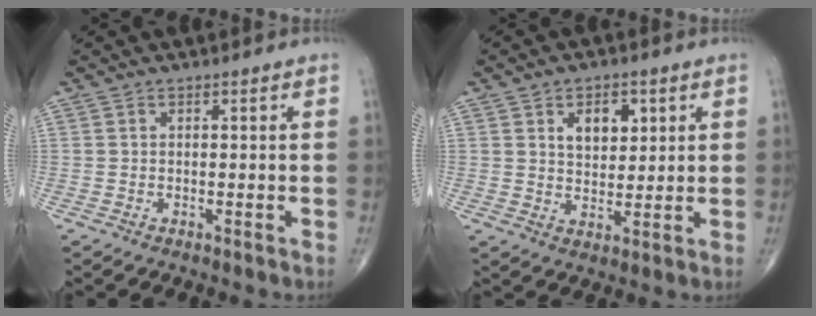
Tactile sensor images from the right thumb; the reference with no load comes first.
{"total": 6.6, "force": [2.6, 4.1, 4.4], "torque": [-0.044, -0.014, 0.043]}